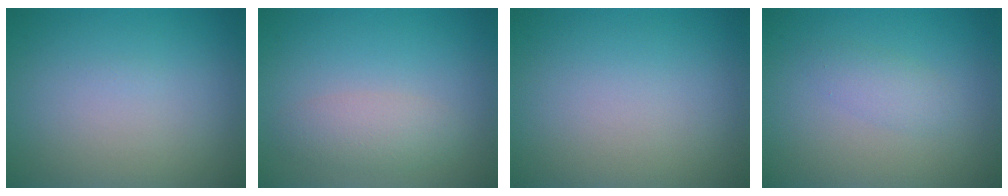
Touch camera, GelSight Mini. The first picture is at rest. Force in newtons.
{"total": 2.3, "press": 2.3, "slide": 0.2}
{"total": 0.0}
{"total": 1.5, "press": 1.5, "slide": 0.1}